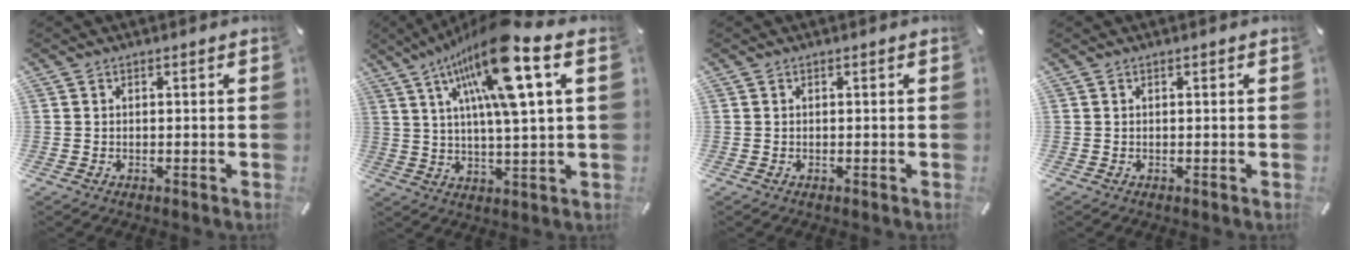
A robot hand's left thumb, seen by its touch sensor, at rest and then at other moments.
{"total": 17.6, "force": [8.4, 3.5, 15.0], "torque": [-0.284, -0.036, 0.125]}
{"total": 0.0}
{"total": 0.0}